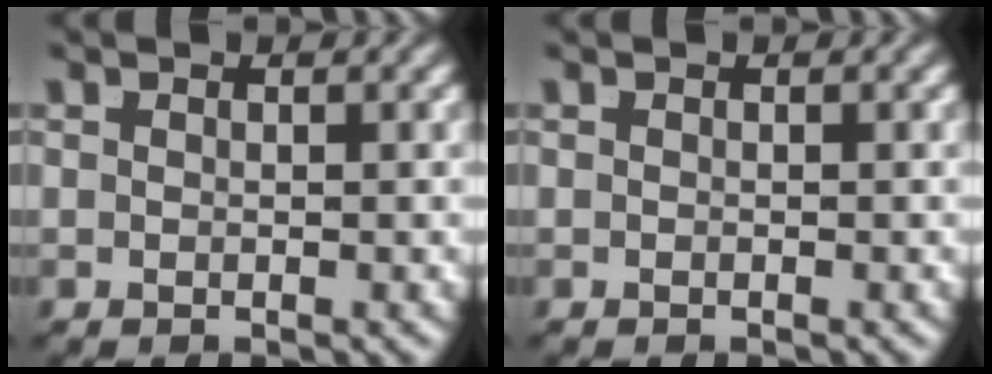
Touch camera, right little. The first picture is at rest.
{"total": 0.0}